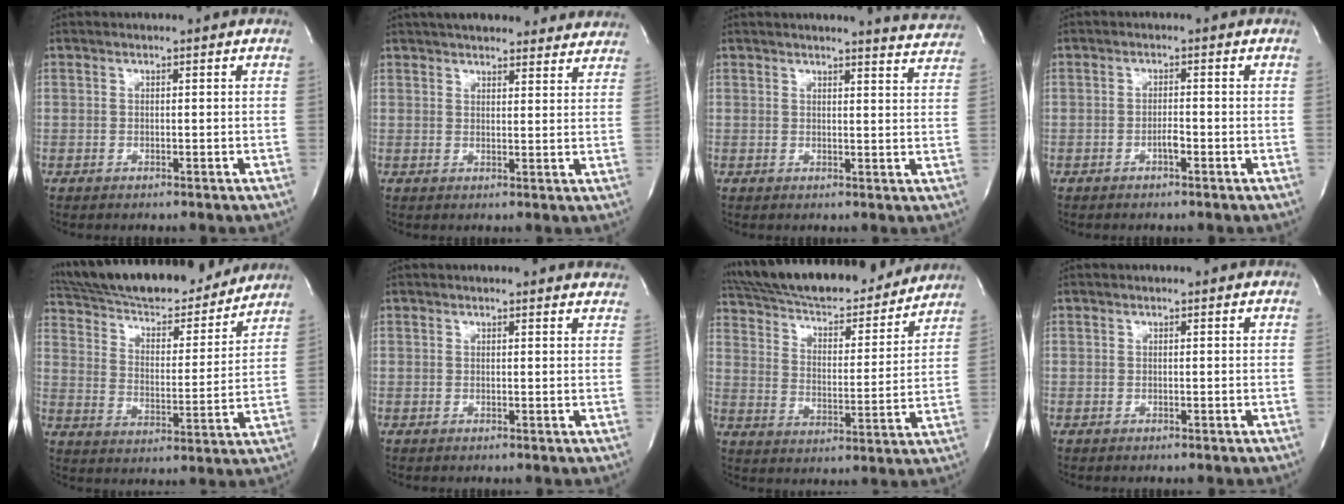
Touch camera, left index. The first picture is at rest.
{"total": 18.9, "force": [16.9, 4.7, 6.9], "torque": [-0.098, 0.022, 0.212]}
{"total": 7.1, "force": [7.0, -0.1, 0.7], "torque": [-0.010, -0.040, 0.060]}
{"total": 1.5, "force": [-1.0, 0.2, 1.1], "torque": [-0.024, -0.001, -0.016]}
{"total": 24.2, "force": [21.9, 5.0, 9.0], "torque": [-0.159, -0.004, 0.321]}
{"total": 5.6, "force": [5.4, 0.9, 1.0], "torque": [-0.005, -0.002, 0.035]}
{"total": 25.0, "force": [22.5, 5.4, 9.6], "torque": [-0.173, 0.001, 0.324]}
{"total": 0.0}